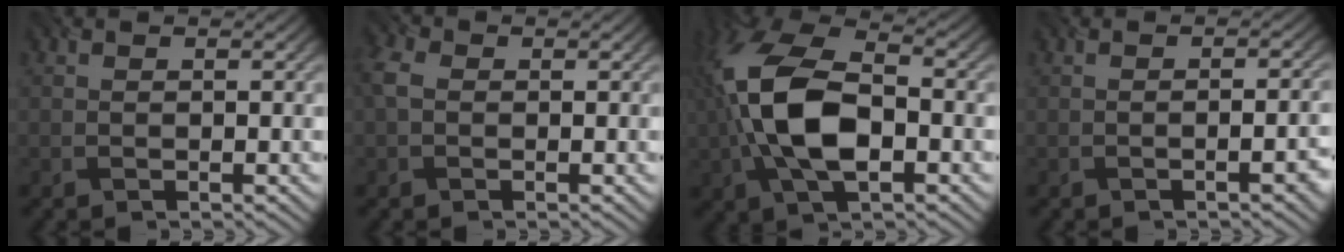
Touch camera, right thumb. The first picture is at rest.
{"total": 3.1, "force": [0.1, 2.4, 2.0], "torque": [-0.056, 0.006, -0.008]}
{"total": 13.1, "force": [-1.5, 7.1, 10.9], "torque": [-0.243, 0.006, -0.037]}
{"total": 2.9, "force": [-1.0, 0.7, 2.6], "torque": [-0.030, 0.010, -0.017]}